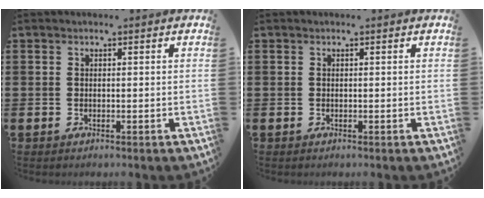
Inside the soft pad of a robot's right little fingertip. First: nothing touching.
{"total": 0.0}